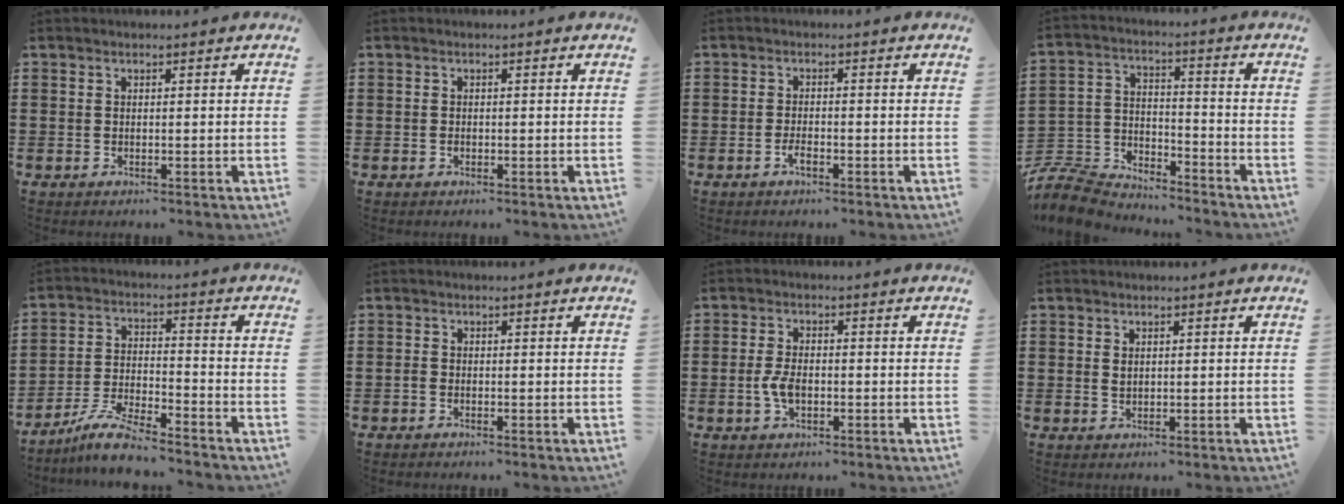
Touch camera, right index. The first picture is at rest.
{"total": 0.0}
{"total": 2.0, "force": [-1.1, 0.5, 1.5], "torque": [-0.028, -0.001, -0.020]}
{"total": 8.1, "force": [-7.8, 1.9, 1.3], "torque": [-0.043, 0.006, -0.159]}
{"total": 6.6, "force": [-6.1, 0.2, 2.7], "torque": [-0.063, -0.004, -0.117]}
{"total": 0.8, "force": [-0.5, 0.5, 0.4], "torque": [-0.008, -0.003, -0.008]}
{"total": 4.0, "force": [-0.7, 2.0, 3.4], "torque": [-0.082, -0.007, -0.017]}
{"total": 1.0, "force": [0.3, 0.7, 0.7], "torque": [-0.015, 0.004, 0.006]}